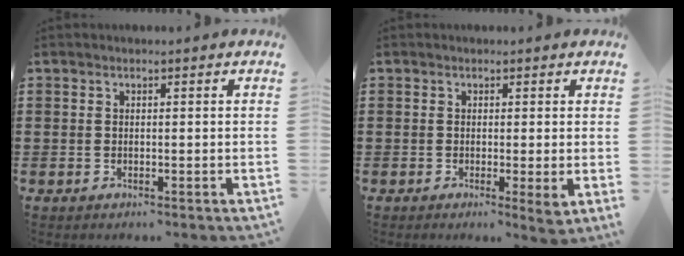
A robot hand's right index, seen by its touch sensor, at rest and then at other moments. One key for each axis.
{"total": 1.6, "fx": -0.2, "fy": 0.1, "fz": 1.6, "tx": -0.031, "ty": -0.003, "tz": -0.002}